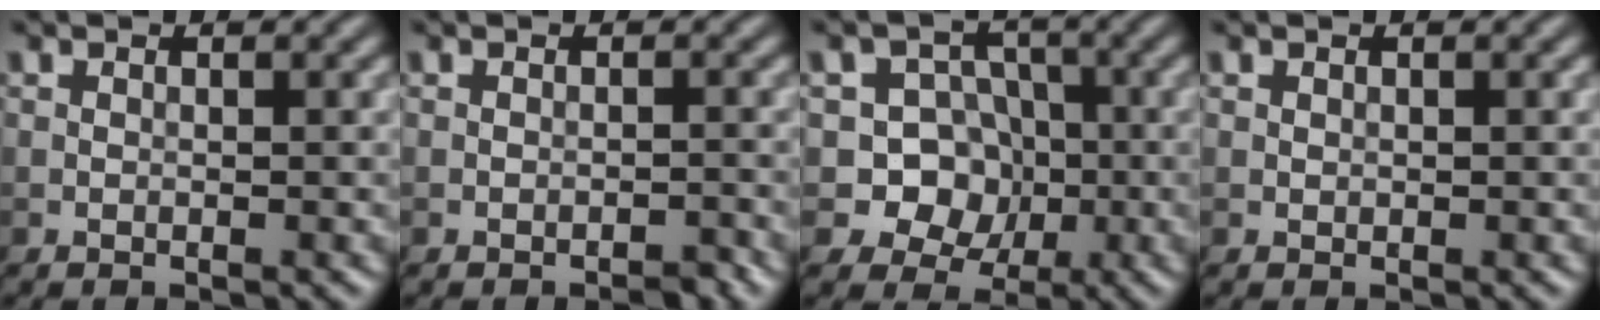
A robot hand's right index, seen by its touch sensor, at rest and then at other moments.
{"total": 1.1, "force": [-1.0, 0.1, 0.4], "torque": [-0.004, 0.003, -0.016]}
{"total": 6.3, "force": [-1.1, 5.8, 2.0], "torque": [-0.018, 0.022, -0.045]}
{"total": 0.0}